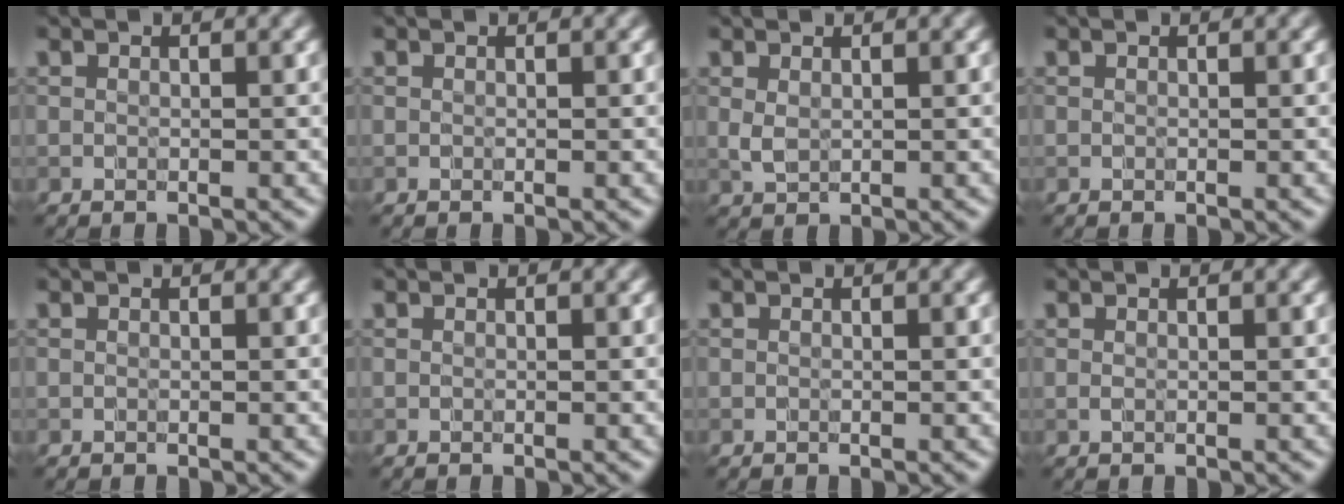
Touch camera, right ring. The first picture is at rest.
{"total": 0.0}
{"total": 0.9, "force": [0.4, 0.5, 0.7], "torque": [-0.018, -0.003, 0.012]}
{"total": 0.0}
{"total": 0.0}
{"total": 0.0}
{"total": 0.0}
{"total": 0.0}